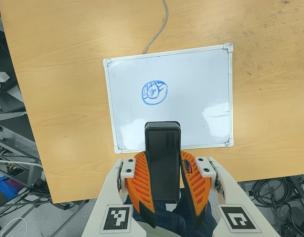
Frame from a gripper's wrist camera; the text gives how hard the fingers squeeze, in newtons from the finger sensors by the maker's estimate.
{"total": 10.8, "left": 8.7, "right": 12.9}